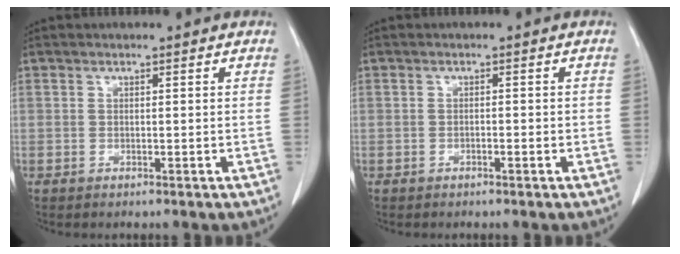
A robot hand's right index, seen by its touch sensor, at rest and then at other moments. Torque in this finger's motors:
{"motor_torque": [0.01, -0.01, -0.03, -0.01]}